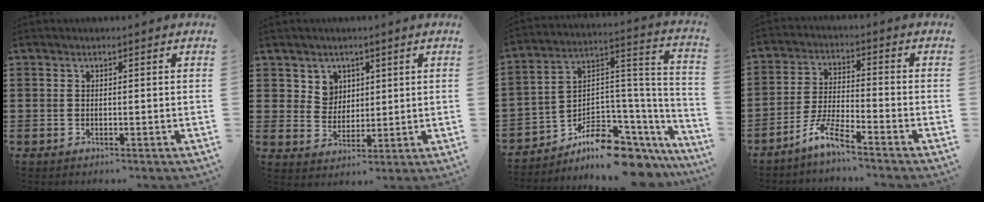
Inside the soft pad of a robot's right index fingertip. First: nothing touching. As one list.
[{"total": 4.3, "force": [2.3, 3.6, 0.8], "torque": [-0.026, 0.011, 0.043]}, {"total": 8.3, "force": [-5.3, 4.3, 4.7], "torque": [-0.081, -0.006, -0.096]}, {"total": 5.9, "force": [-4.8, 0.0, 3.4], "torque": [-0.086, -0.013, -0.097]}]